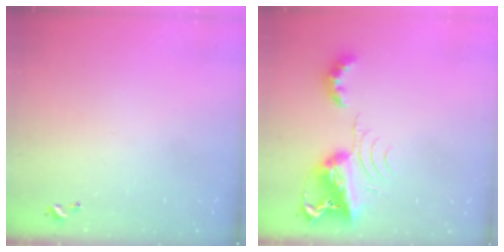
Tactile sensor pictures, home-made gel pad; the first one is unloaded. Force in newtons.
{"total": 8.0, "press": 8.0, "slide": 1.0}